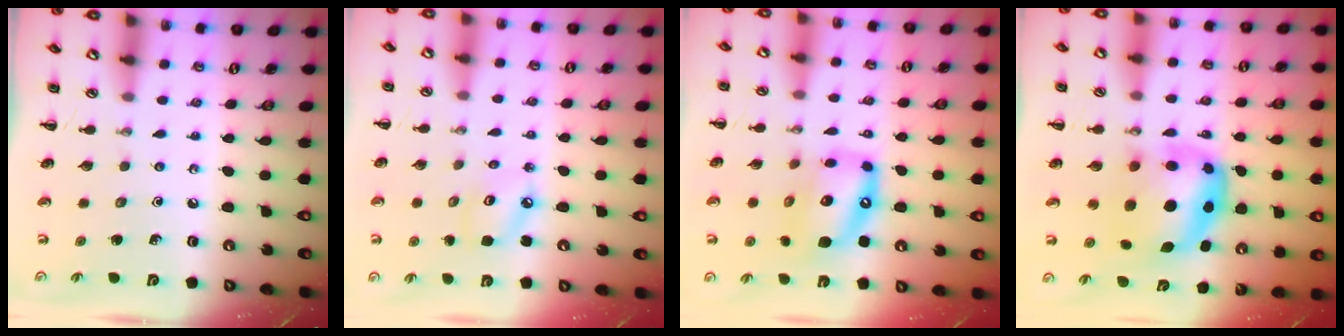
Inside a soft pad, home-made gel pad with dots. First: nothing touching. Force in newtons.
{"total": 4.7, "press": 4.7, "slide": 0.5}
{"total": 14.6, "press": 14.1, "slide": 4.0}
{"total": 8.7, "press": 8.3, "slide": 2.3}